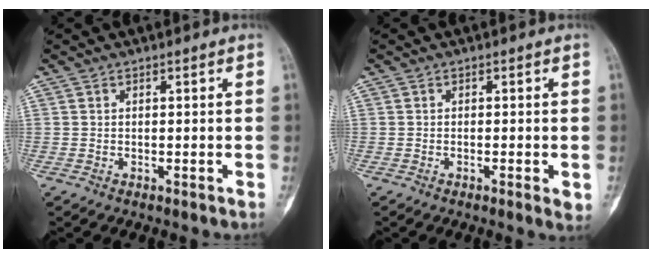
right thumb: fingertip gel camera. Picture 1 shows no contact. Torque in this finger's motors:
{"motor_torque": [-0.37, 0.17, 0.09, -0.10, -0.09]}